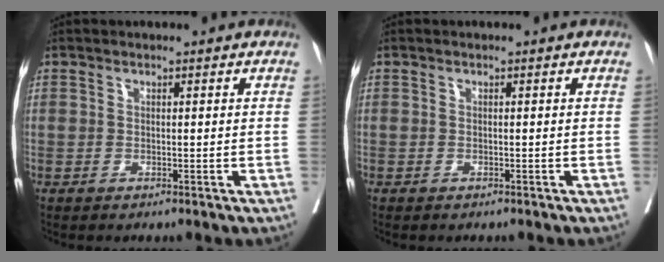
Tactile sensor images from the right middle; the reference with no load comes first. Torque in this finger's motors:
{"motor_torque": [0.12, -0.32, -0.03, 0.02]}